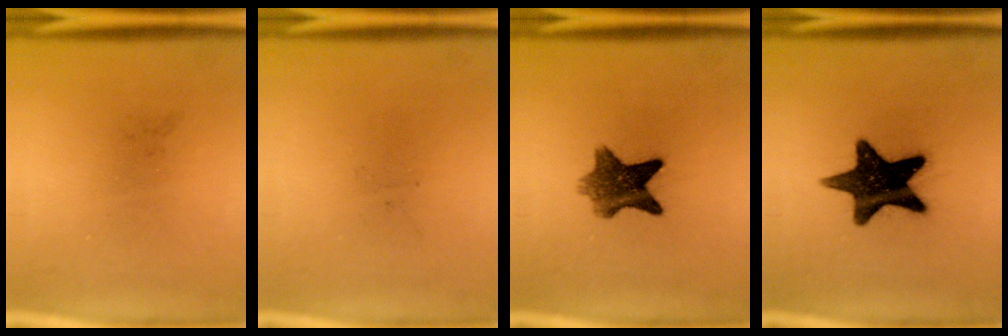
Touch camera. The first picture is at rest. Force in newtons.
{"total": 0.0}
{"total": 7.8}
{"total": 16.2}